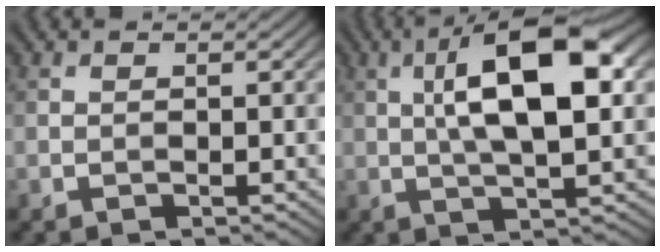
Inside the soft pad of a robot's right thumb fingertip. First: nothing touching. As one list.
[{"total": 11.6, "force": [2.2, 4.0, 10.7], "torque": [-0.183, 0.015, 0.033]}]